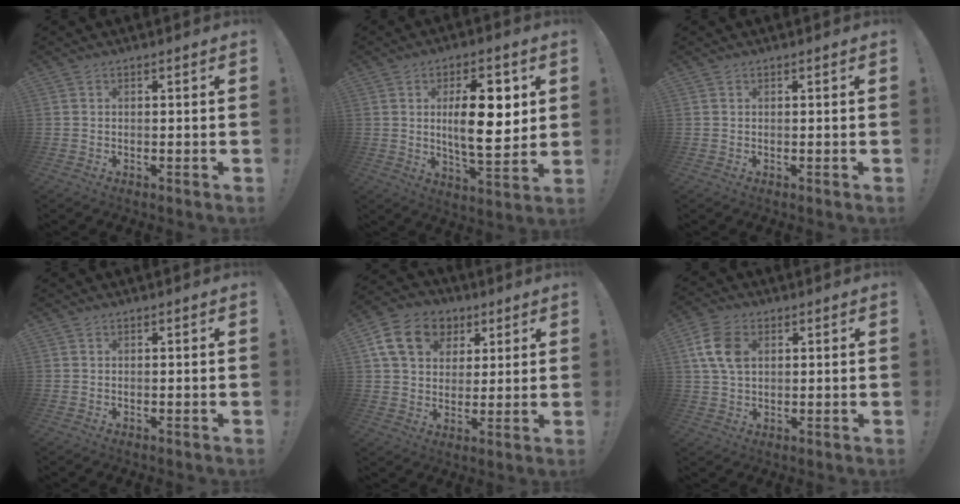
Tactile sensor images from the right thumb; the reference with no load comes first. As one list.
[{"total": 15.2, "force": [2.6, 6.1, 13.7], "torque": [-0.205, -0.010, 0.035]}, {"total": 0.0}, {"total": 0.0}, {"total": 15.3, "force": [5.9, 12.0, 7.5], "torque": [-0.106, -0.016, 0.119]}, {"total": 10.4, "force": [2.9, 7.1, 7.0], "torque": [-0.139, 0.006, 0.057]}]